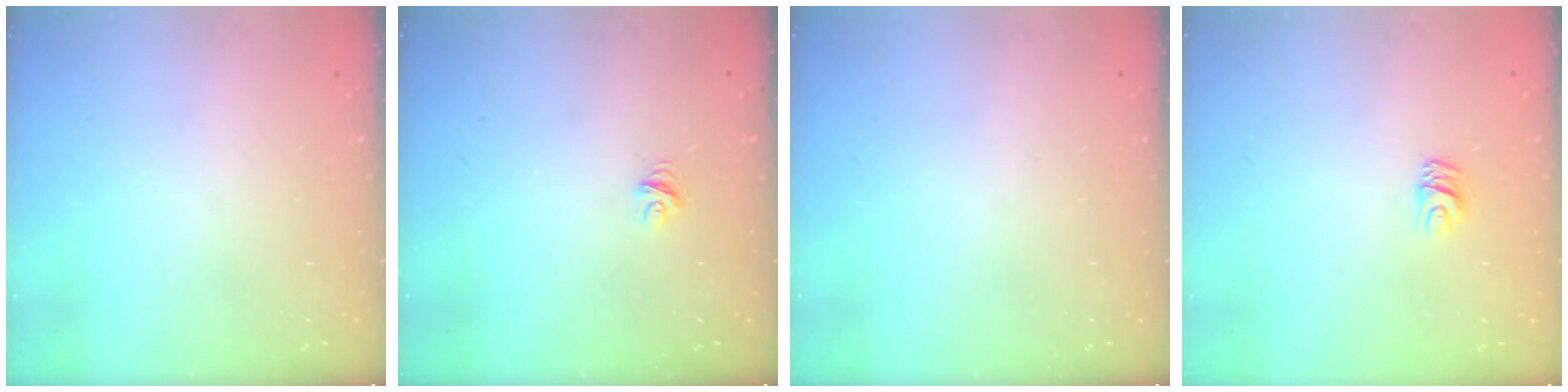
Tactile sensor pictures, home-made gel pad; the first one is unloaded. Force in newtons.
{"total": 4.9, "press": 4.8, "slide": 0.3}
{"total": 0.0}
{"total": 5.5, "press": 5.5, "slide": 0.4}